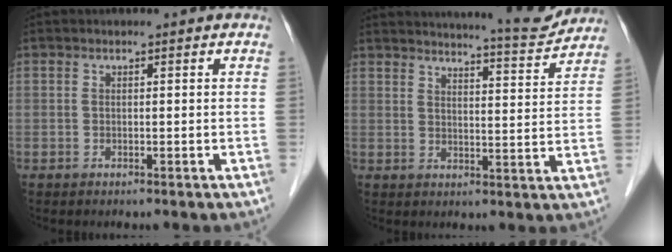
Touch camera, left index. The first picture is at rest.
{"total": 11.3, "force": [10.9, 0.1, 3.0], "torque": [-0.043, -0.016, 0.136]}